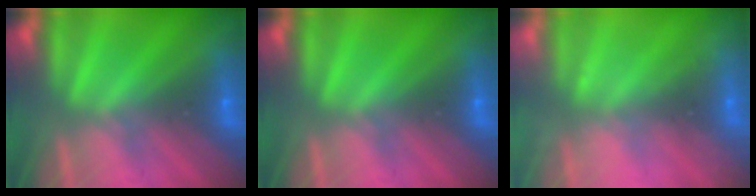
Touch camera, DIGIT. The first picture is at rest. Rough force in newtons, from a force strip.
{"total": 0.0}
{"total": 2.2}